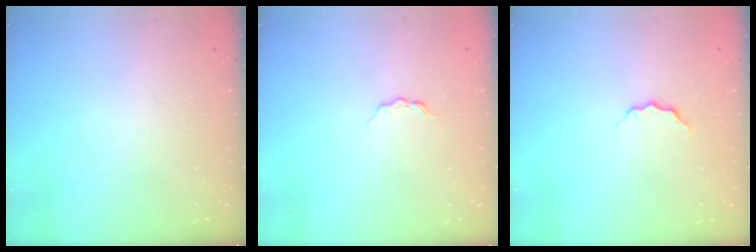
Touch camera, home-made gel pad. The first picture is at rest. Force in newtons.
{"total": 3.7, "press": 3.6, "slide": 0.4}
{"total": 3.5, "press": 3.5, "slide": 0.5}